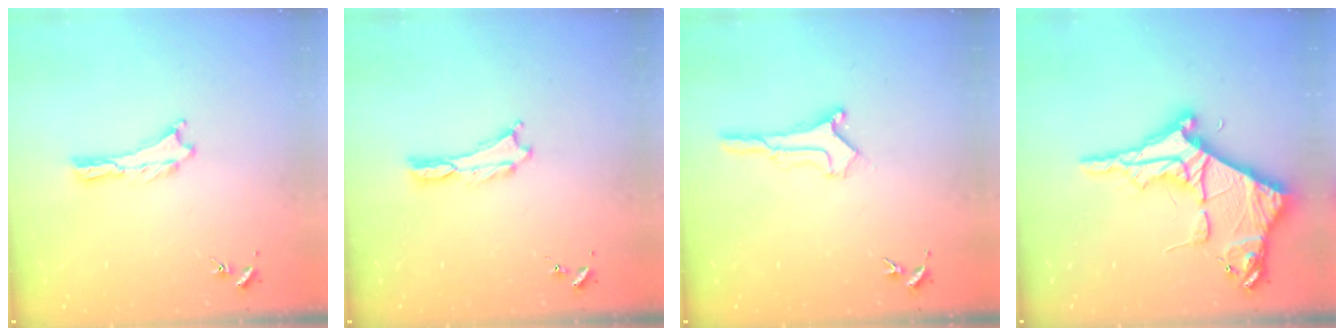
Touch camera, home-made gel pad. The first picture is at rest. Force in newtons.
{"total": 0.0}
{"total": 0.9, "press": 0.9, "slide": 0.1}
{"total": 8.9, "press": 8.8, "slide": 1.0}